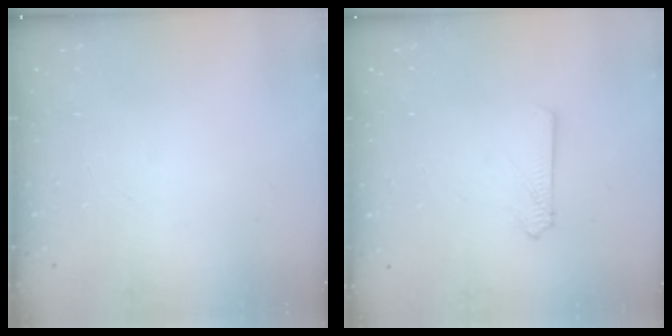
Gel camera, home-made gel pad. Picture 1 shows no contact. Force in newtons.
{"total": 2.6, "press": 2.6, "slide": 0.3}